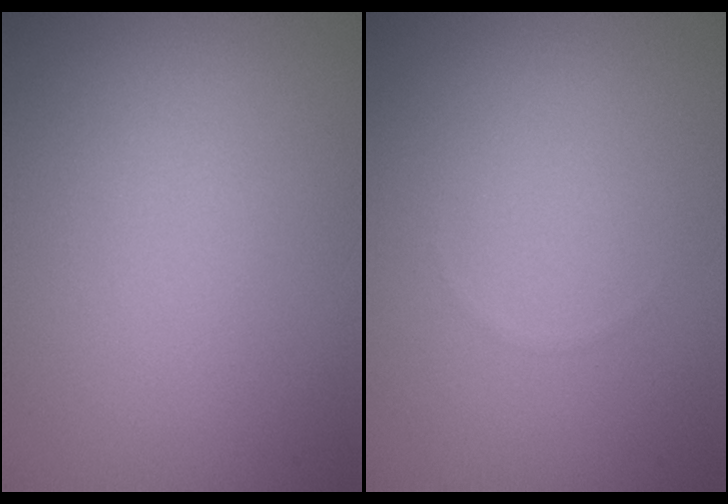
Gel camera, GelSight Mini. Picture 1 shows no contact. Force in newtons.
{"total": 0.0}